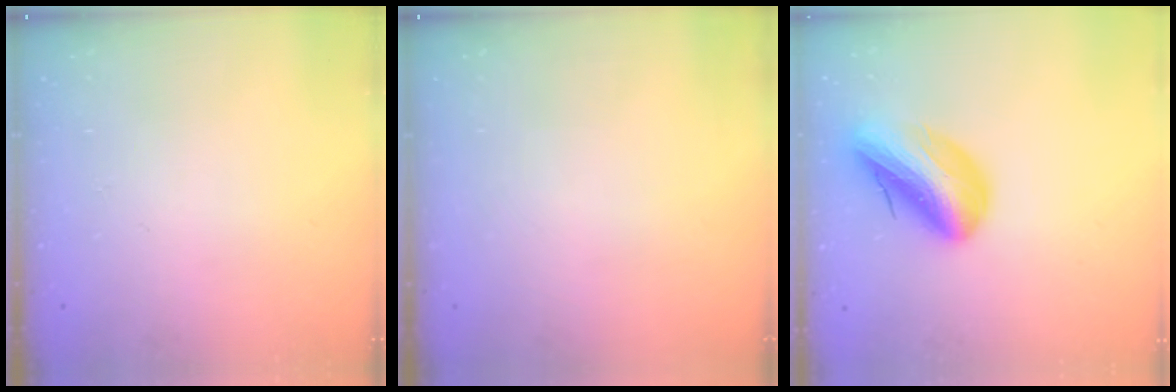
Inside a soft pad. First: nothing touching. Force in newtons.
{"total": 0.0}
{"total": 15.9, "press": 15.4, "slide": 4.0}